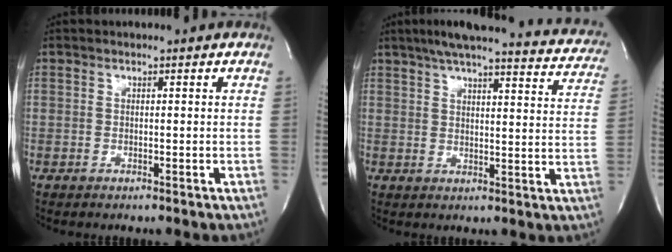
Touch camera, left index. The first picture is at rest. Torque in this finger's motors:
{"motor_torque": [0.50, -0.56, 0.24, 0.06]}